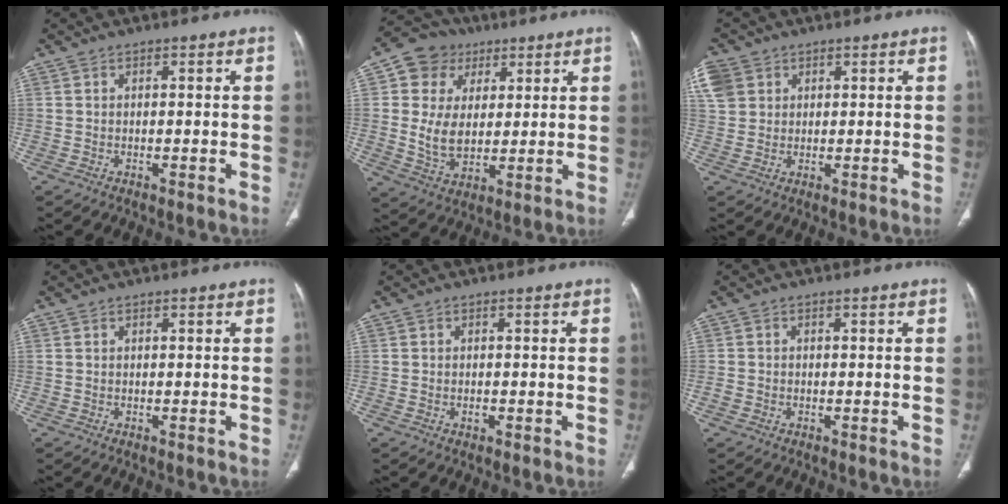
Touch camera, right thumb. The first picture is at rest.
{"total": 12.7, "force": [3.6, 10.4, 6.5], "torque": [-0.088, -0.012, 0.067]}
{"total": 10.0, "force": [4.2, 8.1, 4.1], "torque": [-0.112, 0.014, 0.088]}
{"total": 0.0}
{"total": 1.0, "force": [-0.4, 0.7, 0.7], "torque": [-0.006, 0.004, -0.006]}
{"total": 1.4, "force": [-0.5, 1.2, 0.6], "torque": [-0.008, 0.004, -0.013]}